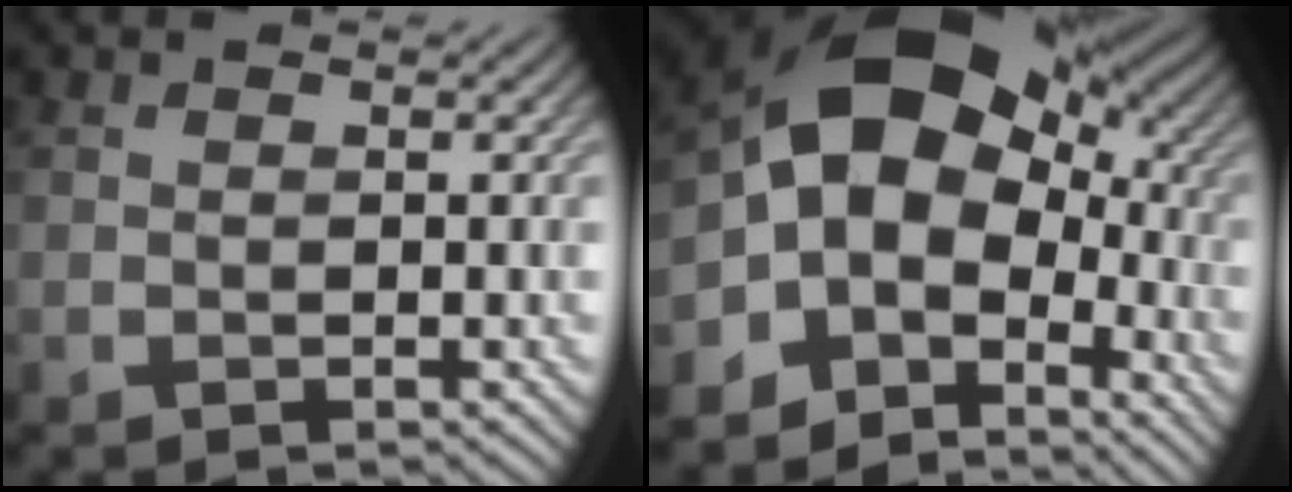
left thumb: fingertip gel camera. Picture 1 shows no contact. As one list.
[{"total": 12.5, "force": [-1.2, 8.9, 8.7], "torque": [-0.159, 0.007, -0.044]}]